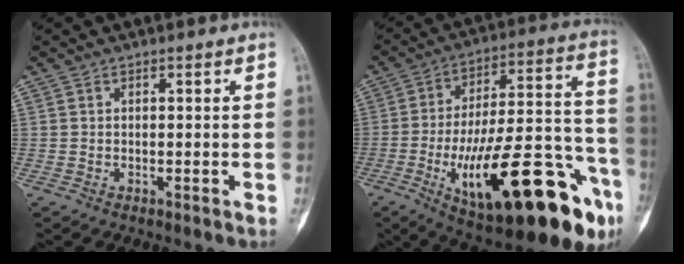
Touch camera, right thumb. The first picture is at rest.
{"total": 32.3, "force": [-13.7, 10.7, 27.2], "torque": [-0.360, 0.061, -0.193]}